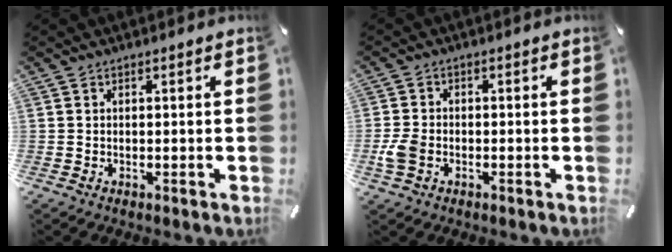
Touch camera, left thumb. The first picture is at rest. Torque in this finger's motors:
{"motor_torque": [0.38, 1.64, 0.51, 0.09, 0.01]}